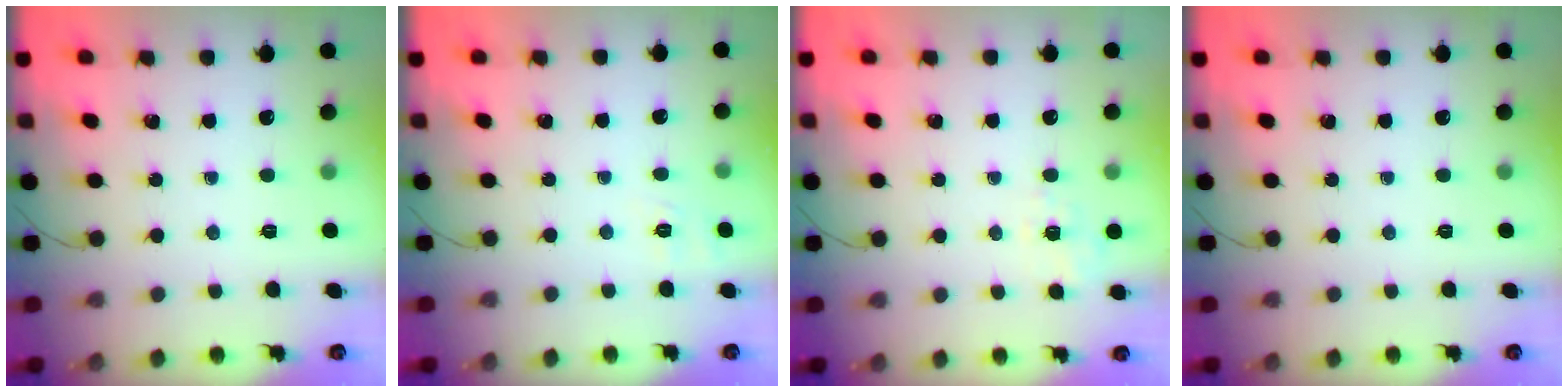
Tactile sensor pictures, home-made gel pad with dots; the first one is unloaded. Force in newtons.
{"total": 1.8, "press": 0.1, "slide": 1.8}
{"total": 1.6, "press": 0.2, "slide": 1.6}
{"total": 0.0}